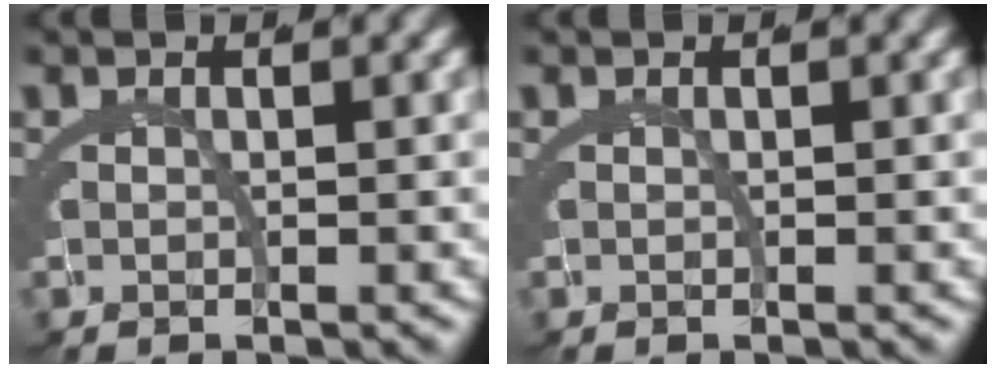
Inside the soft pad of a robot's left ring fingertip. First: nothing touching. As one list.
[{"total": 0.0}]